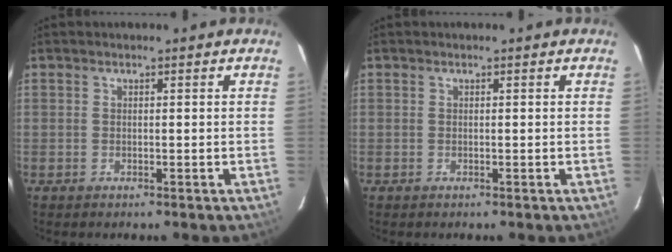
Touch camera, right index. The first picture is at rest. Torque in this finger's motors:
{"motor_torque": [0.00, 0.00, -0.02, 0.00]}